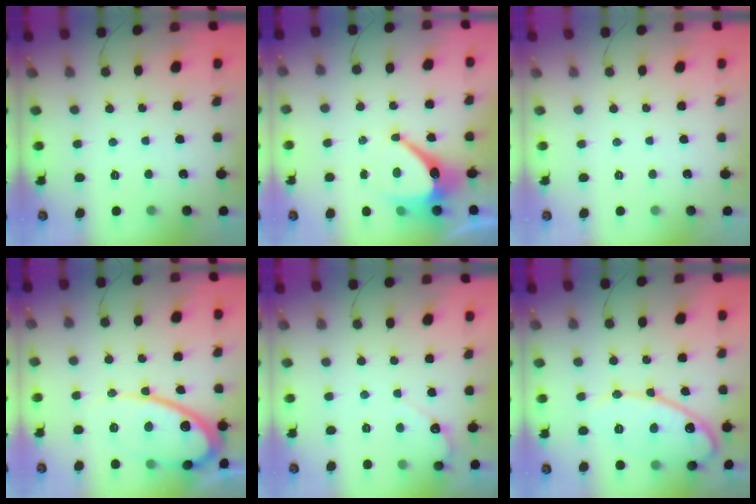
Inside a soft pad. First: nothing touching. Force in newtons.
{"total": 9.9, "press": 9.8, "slide": 0.8}
{"total": 0.0}
{"total": 16.3, "press": 16.2, "slide": 1.4}
{"total": 2.7, "press": 2.7, "slide": 0.2}
{"total": 14.4, "press": 14.4, "slide": 1.0}